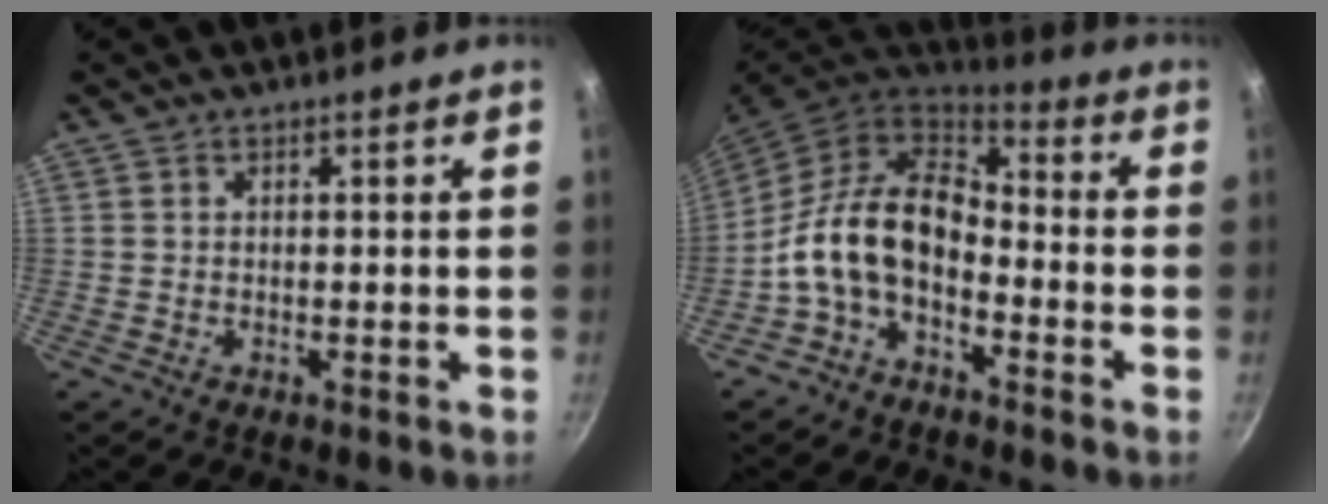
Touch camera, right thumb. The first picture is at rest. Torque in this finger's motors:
{"motor_torque": [0.83, 0.70, 0.95, -0.96, 0.23]}